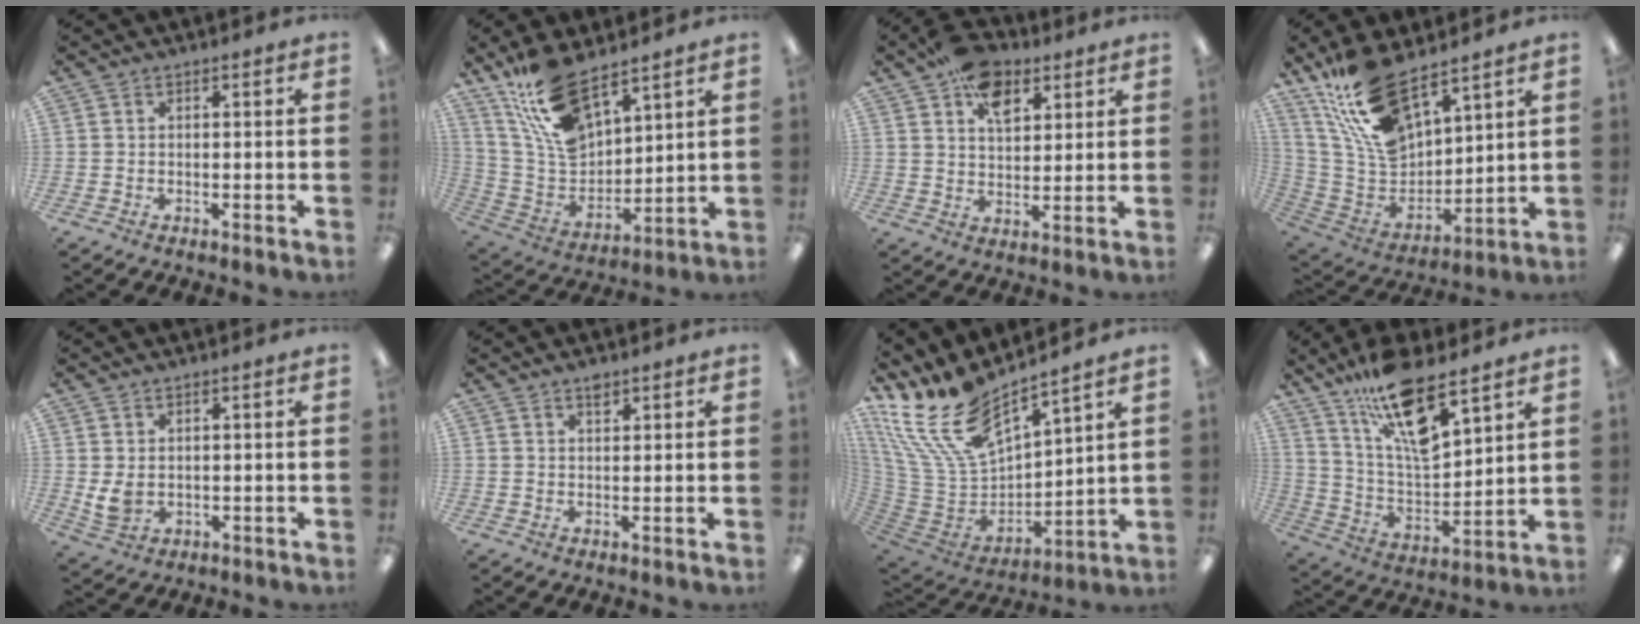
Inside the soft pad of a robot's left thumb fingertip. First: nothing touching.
{"total": 16.8, "force": [12.1, 7.3, 9.1], "torque": [-0.197, -0.062, 0.223]}
{"total": 10.6, "force": [6.1, 6.4, 5.8], "torque": [-0.081, -0.023, 0.109]}
{"total": 18.8, "force": [13.7, 7.9, 10.2], "torque": [-0.228, -0.078, 0.250]}
{"total": 4.1, "force": [1.1, 2.8, 2.8], "torque": [-0.050, -0.008, 0.017]}
{"total": 2.2, "force": [1.8, 0.9, 1.0], "torque": [-0.006, -0.008, 0.030]}
{"total": 19.3, "force": [14.6, 7.5, 10.1], "torque": [-0.246, -0.104, 0.261]}
{"total": 17.8, "force": [12.1, 5.7, 11.7], "torque": [-0.211, -0.066, 0.209]}